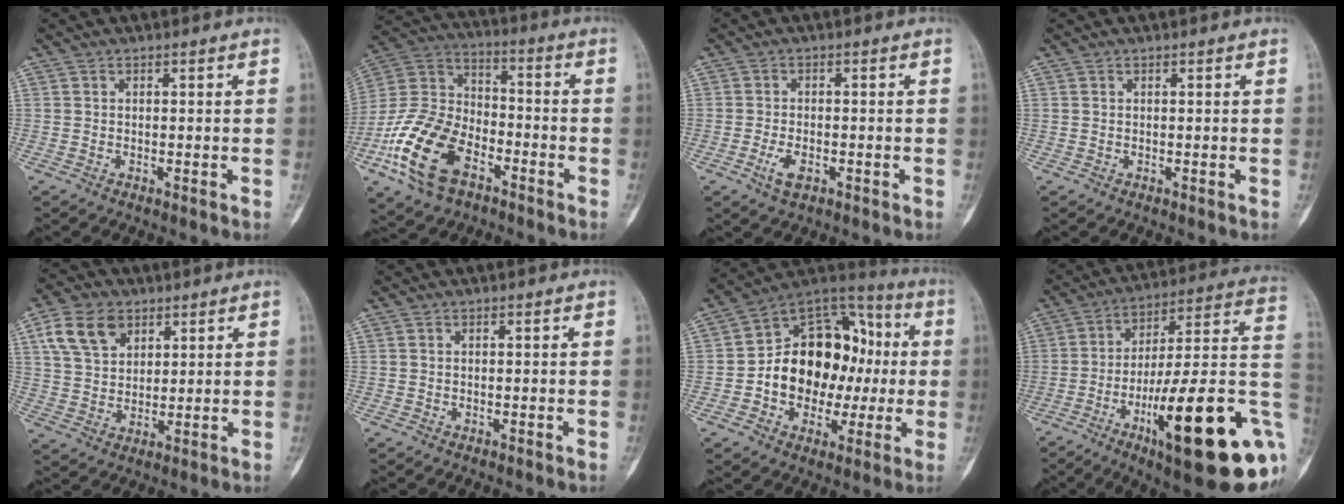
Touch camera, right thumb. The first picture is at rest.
{"total": 18.9, "force": [-8.9, 11.2, 12.2], "torque": [-0.239, 0.052, -0.172]}
{"total": 3.7, "force": [-1.6, 1.9, 2.7], "torque": [-0.054, 0.004, -0.026]}
{"total": 0.0}
{"total": 10.0, "force": [4.8, 6.9, 5.5], "torque": [-0.086, -0.008, 0.094]}
{"total": 0.0}
{"total": 21.2, "force": [-0.8, 15.6, 14.3], "torque": [-0.161, 0.049, -0.008]}
{"total": 30.5, "force": [-9.3, 7.2, 28.1], "torque": [-0.352, 0.028, -0.133]}